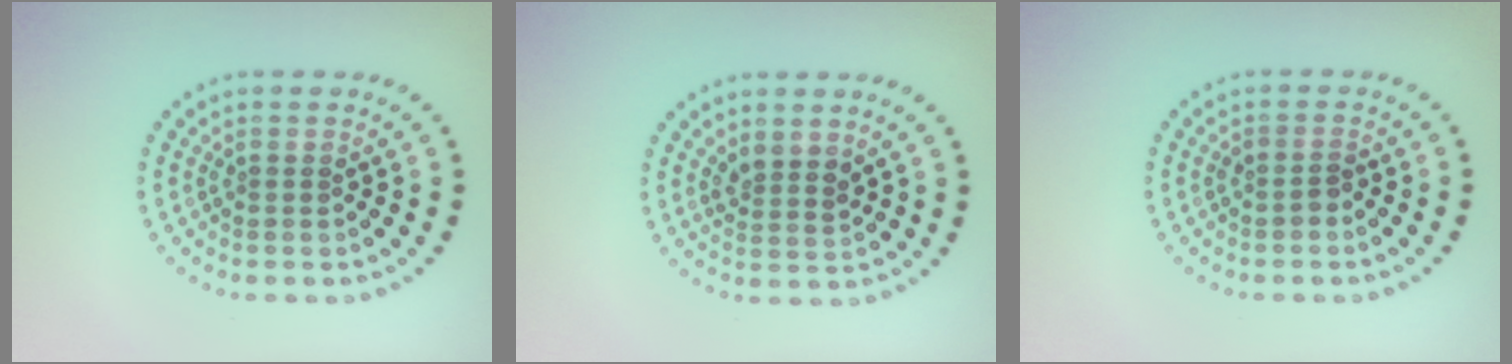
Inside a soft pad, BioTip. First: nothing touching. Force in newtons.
{"total": 1.9, "press": 1.6, "slide": 1.0}
{"total": 0.9, "press": 0.8, "slide": 0.5}